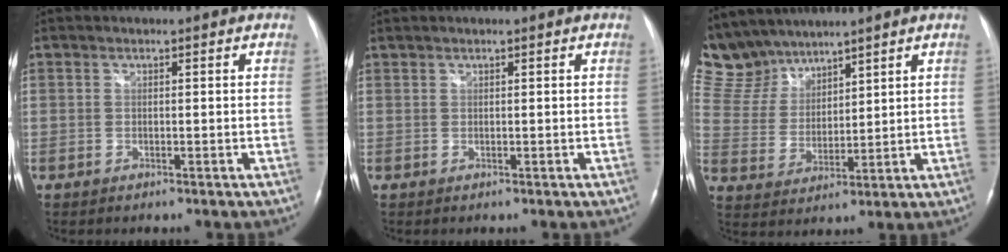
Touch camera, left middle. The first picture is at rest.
{"total": 0.0}
{"total": 11.0, "force": [10.0, 4.4, 1.2], "torque": [-0.044, 0.016, 0.219]}